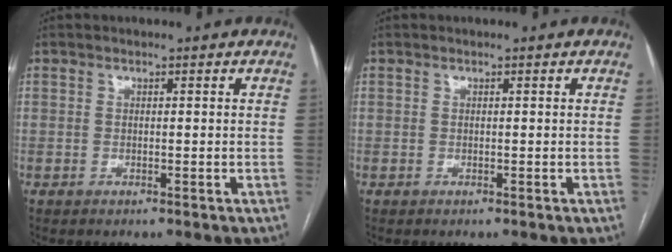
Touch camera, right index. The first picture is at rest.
{"total": 0.0}